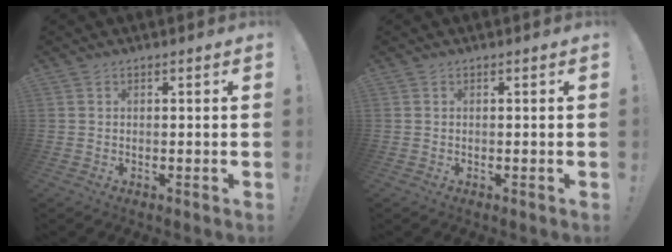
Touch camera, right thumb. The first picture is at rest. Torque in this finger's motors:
{"motor_torque": [0.00, 0.00, 0.01, -0.01, 0.00]}